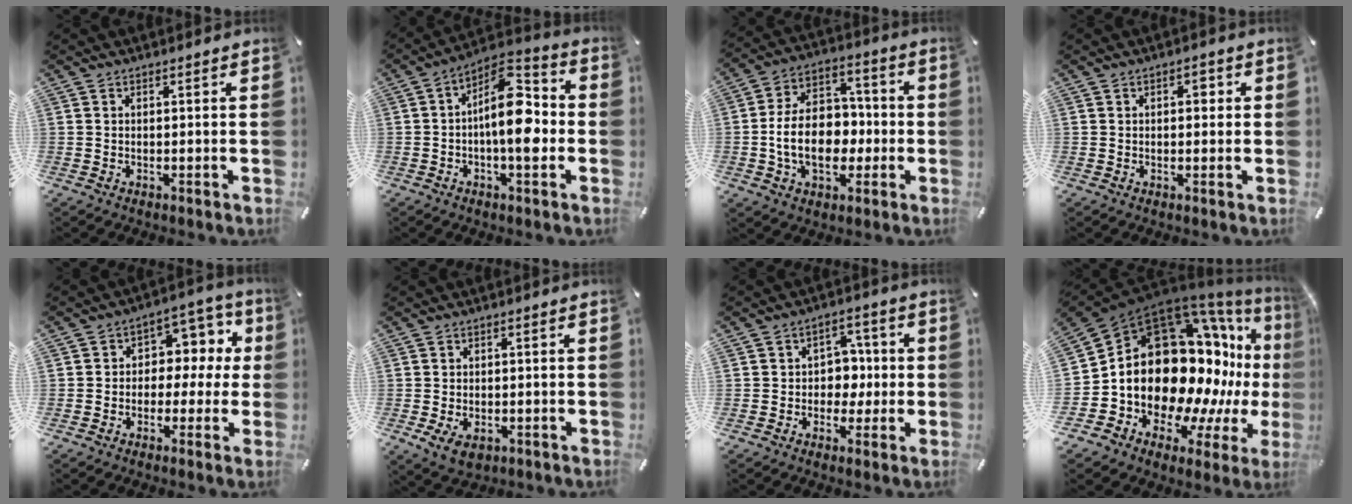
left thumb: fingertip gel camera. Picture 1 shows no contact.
{"total": 14.0, "force": [-1.2, 6.7, 12.2], "torque": [-0.192, -0.003, -0.021]}
{"total": 14.2, "force": [-2.6, 10.4, 9.3], "torque": [-0.177, 0.014, -0.047]}
{"total": 2.2, "force": [0.2, 1.6, 1.6], "torque": [-0.016, 0.002, -0.003]}
{"total": 8.6, "force": [0.5, 7.2, 4.8], "torque": [-0.058, -0.005, 0.006]}
{"total": 4.0, "force": [-1.7, 2.7, 2.4], "torque": [-0.053, 0.004, -0.032]}
{"total": 6.8, "force": [-0.7, 6.3, 2.6], "torque": [-0.028, 0.011, -0.015]}
{"total": 22.3, "force": [1.8, 16.6, 14.8], "torque": [-0.194, -0.102, 0.079]}